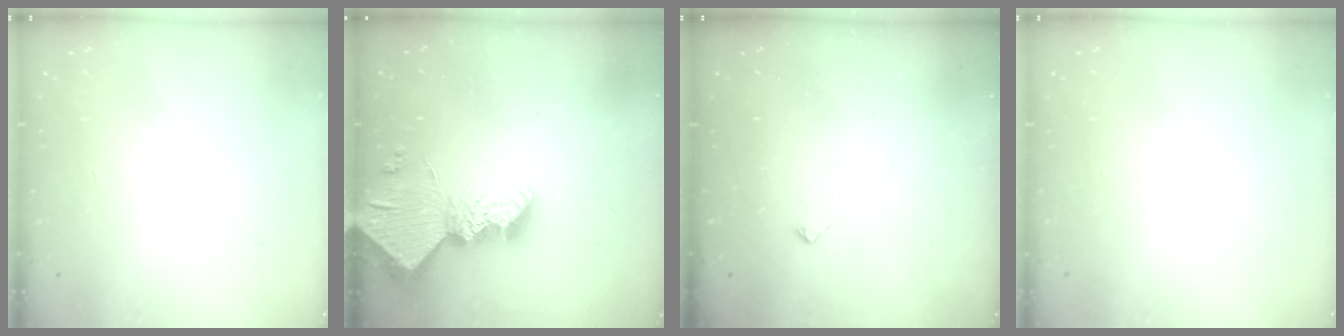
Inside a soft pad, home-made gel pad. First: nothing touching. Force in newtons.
{"total": 13.7, "press": 13.6, "slide": 1.1}
{"total": 2.4, "press": 2.4, "slide": 0.5}
{"total": 0.0}